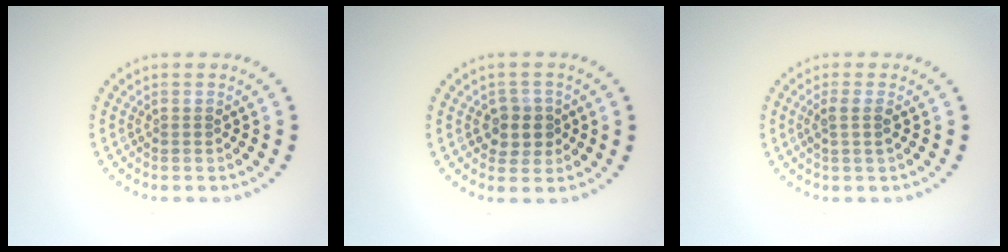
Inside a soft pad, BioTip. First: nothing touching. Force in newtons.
{"total": 2.4, "press": 2.3, "slide": 0.8}
{"total": 1.5, "press": 1.2, "slide": 0.9}